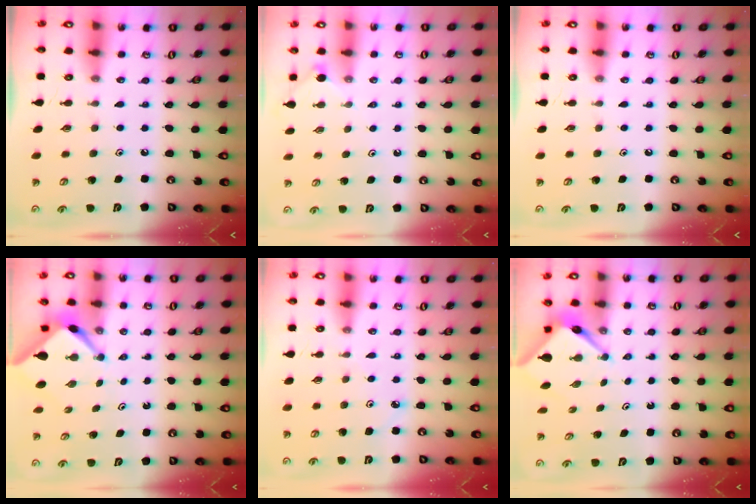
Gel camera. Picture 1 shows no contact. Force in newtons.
{"total": 2.2, "press": 2.2, "slide": 0.4}
{"total": 0.0}
{"total": 2.8, "press": 2.8, "slide": 0.3}
{"total": 2.3, "press": 2.3, "slide": 0.2}
{"total": 3.9, "press": 3.9, "slide": 0.2}